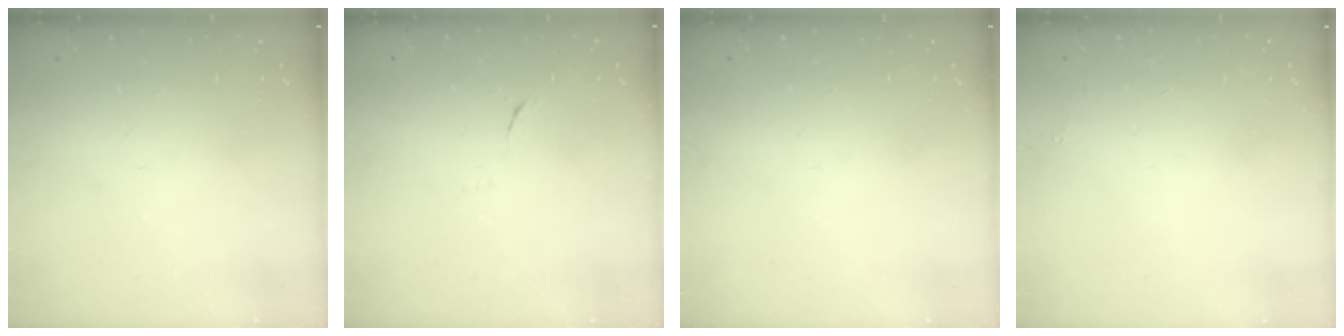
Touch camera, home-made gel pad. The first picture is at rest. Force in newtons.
{"total": 4.5, "press": 4.4, "slide": 0.9}
{"total": 0.0}
{"total": 1.8, "press": 1.7, "slide": 0.1}